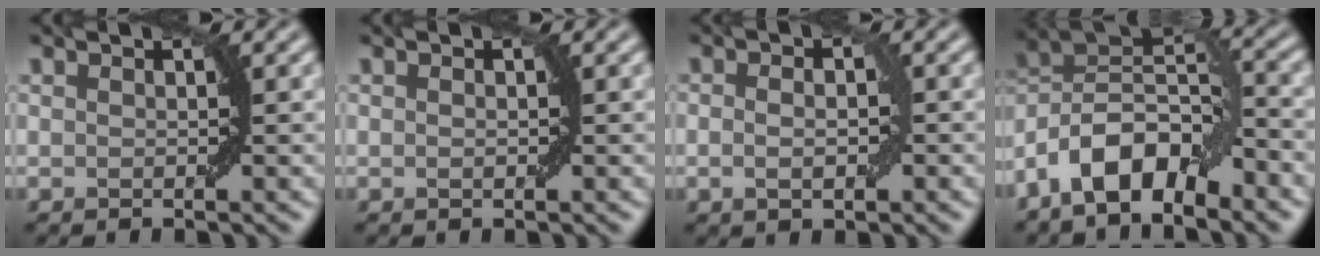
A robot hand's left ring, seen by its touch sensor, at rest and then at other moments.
{"total": 0.5, "force": [0.0, 0.3, 0.5], "torque": [-0.007, 0.001, 0.001]}
{"total": 2.6, "force": [-0.3, 1.4, 2.1], "torque": [-0.029, 0.001, -0.006]}
{"total": 9.3, "force": [-5.1, 3.9, 6.7], "torque": [-0.116, 0.012, -0.104]}